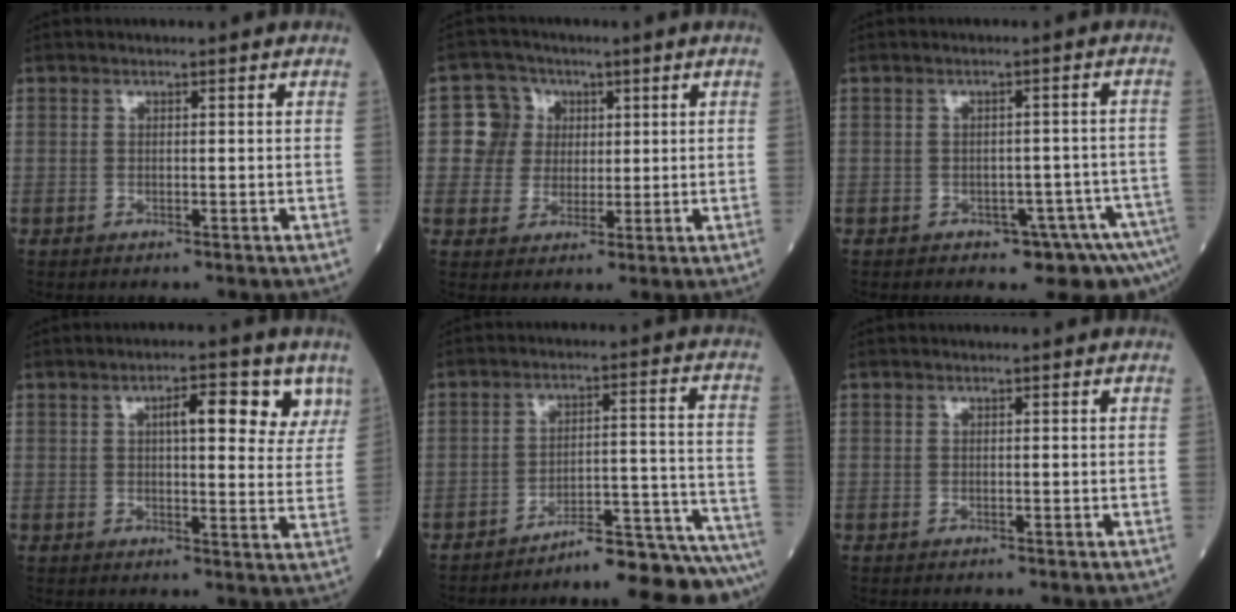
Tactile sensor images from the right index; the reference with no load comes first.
{"total": 5.9, "force": [1.1, 5.8, 0.6], "torque": [-0.015, 0.023, 0.022]}
{"total": 6.9, "force": [-5.1, 2.8, 3.7], "torque": [-0.027, 0.015, -0.067]}
{"total": 8.6, "force": [4.2, 2.6, 7.0], "torque": [-0.087, 0.011, 0.053]}
{"total": 15.1, "force": [-14.6, -1.4, 3.7], "torque": [-0.009, 0.030, -0.198]}
{"total": 0.0}